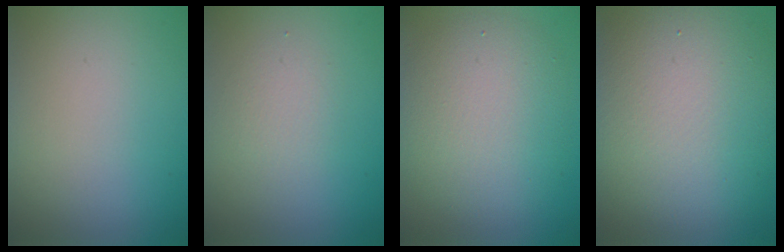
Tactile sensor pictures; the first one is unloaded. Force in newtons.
{"total": 1.7, "press": 1.7, "slide": 0.1}
{"total": 6.4, "press": 6.4, "slide": 0.5}
{"total": 13.4, "press": 13.4, "slide": 0.5}